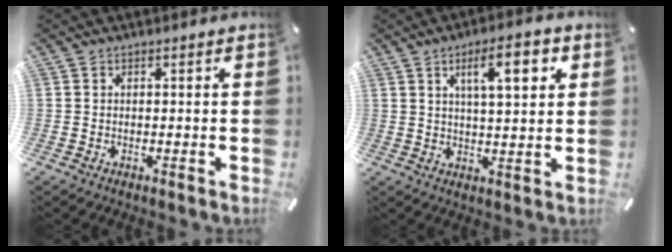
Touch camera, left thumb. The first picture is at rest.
{"total": 10.6, "force": [4.6, 3.3, 8.9], "torque": [-0.141, -0.007, 0.071]}